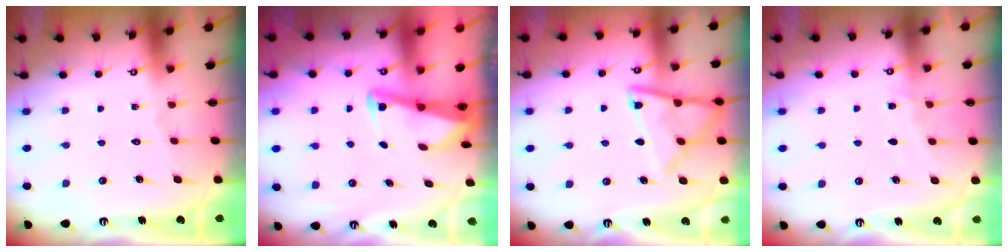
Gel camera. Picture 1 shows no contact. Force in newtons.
{"total": 2.9, "press": 2.8, "slide": 0.4}
{"total": 12.9, "press": 12.8, "slide": 1.4}
{"total": 3.7, "press": 3.7, "slide": 0.4}